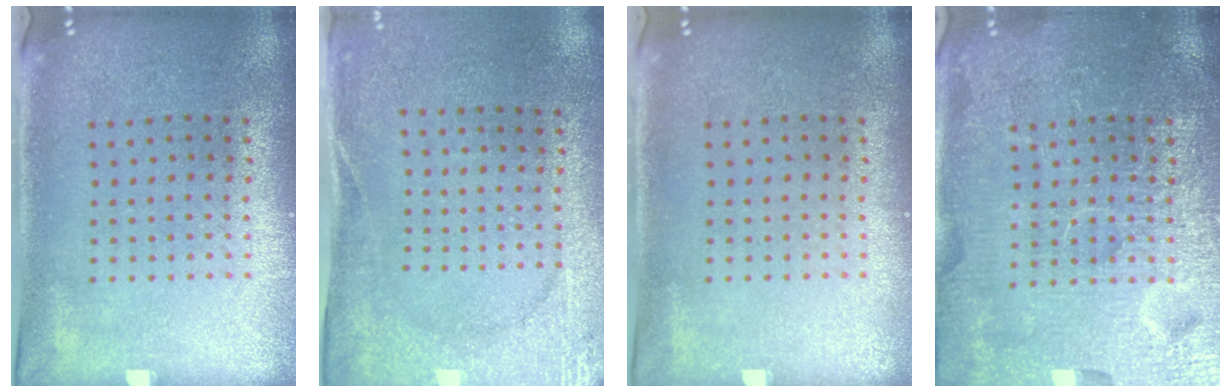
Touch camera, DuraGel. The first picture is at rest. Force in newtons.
{"total": 2.6, "press": 2.4, "slide": 1.0}
{"total": 0.0}
{"total": 7.0, "press": 7.0, "slide": 0.9}